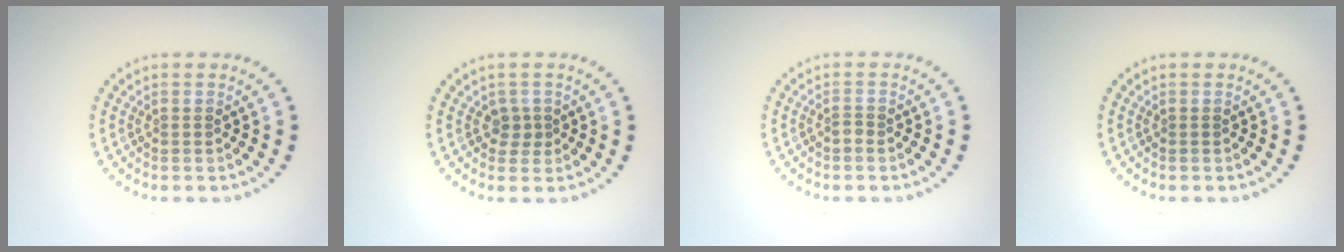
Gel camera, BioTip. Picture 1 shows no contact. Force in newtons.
{"total": 1.3, "press": 1.0, "slide": 0.8}
{"total": 0.9, "press": 0.6, "slide": 0.7}
{"total": 0.0}